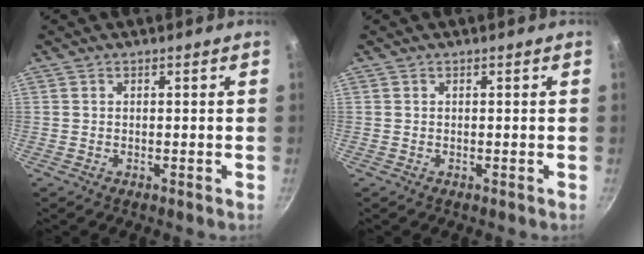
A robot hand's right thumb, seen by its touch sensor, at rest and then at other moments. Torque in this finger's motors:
{"motor_torque": [0.00, 0.00, 0.03, 0.03, 0.00]}